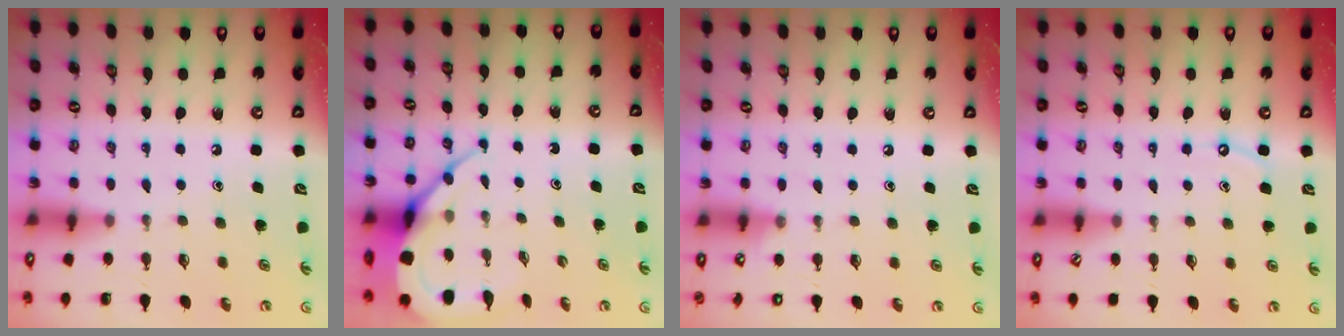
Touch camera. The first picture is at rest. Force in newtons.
{"total": 9.1, "press": 9.0, "slide": 1.1}
{"total": 2.9, "press": 2.9, "slide": 0.4}
{"total": 3.6, "press": 3.6, "slide": 0.6}